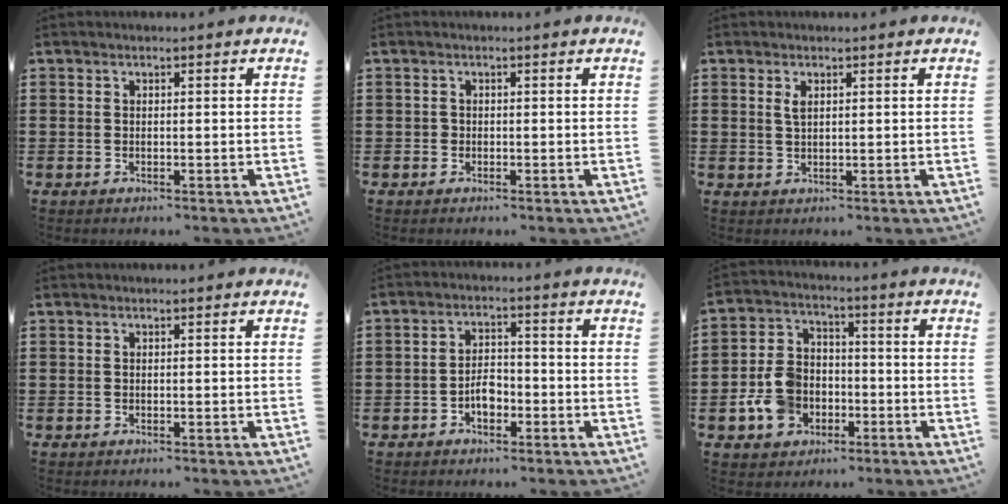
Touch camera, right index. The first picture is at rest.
{"total": 0.7, "force": [-0.2, 0.6, 0.2], "torque": [-0.004, 0.003, -0.006]}
{"total": 1.6, "force": [0.6, 0.6, 1.3], "torque": [-0.028, 0.004, 0.010]}
{"total": 0.0}
{"total": 3.8, "force": [-1.7, 2.2, 2.5], "torque": [-0.055, 0.002, -0.034]}
{"total": 8.3, "force": [-2.8, 6.5, 4.3], "torque": [-0.115, 0.018, -0.054]}